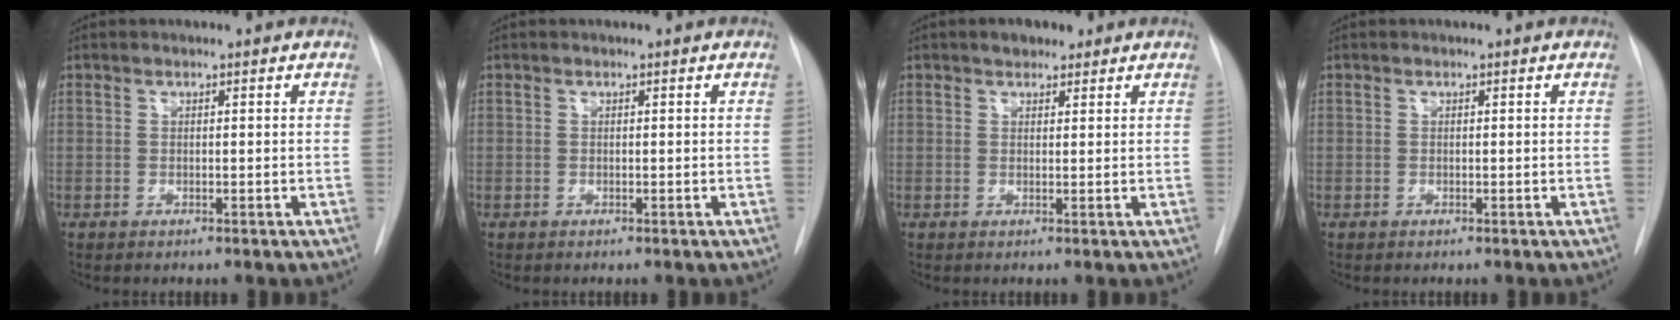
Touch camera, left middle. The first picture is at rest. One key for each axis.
{"total": 0.0}
{"total": 2.7, "fx": 2.0, "fy": 1.5, "fz": 1.2, "tx": -0.017, "ty": 0.009, "tz": 0.027}
{"total": 0.0}